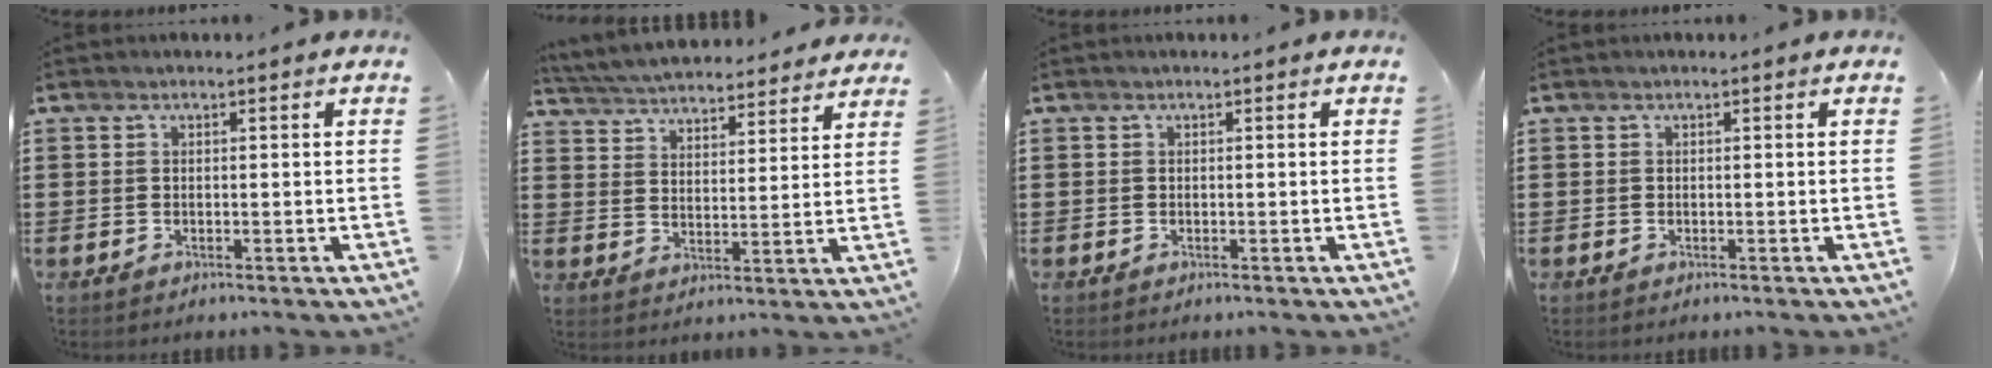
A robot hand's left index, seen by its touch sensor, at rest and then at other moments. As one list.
[{"total": 5.1, "force": [5.1, 0.4, 0.4], "torque": [-0.033, -0.029, 0.087]}, {"total": 0.0}, {"total": 0.0}]